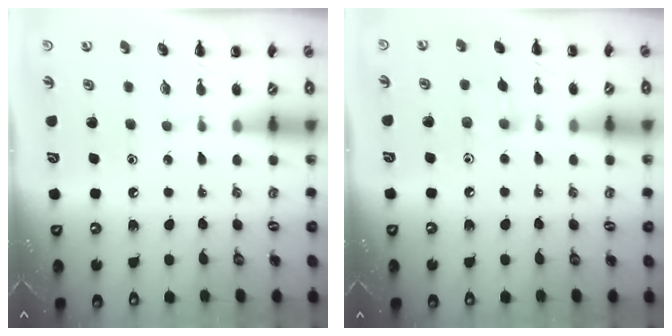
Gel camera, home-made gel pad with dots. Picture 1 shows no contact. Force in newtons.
{"total": 4.3, "press": 4.0, "slide": 1.6}